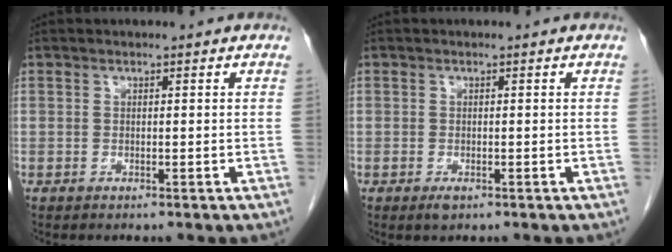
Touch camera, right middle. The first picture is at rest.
{"total": 1.1, "force": [-0.6, 0.5, 0.8], "torque": [-0.013, -0.001, -0.004]}